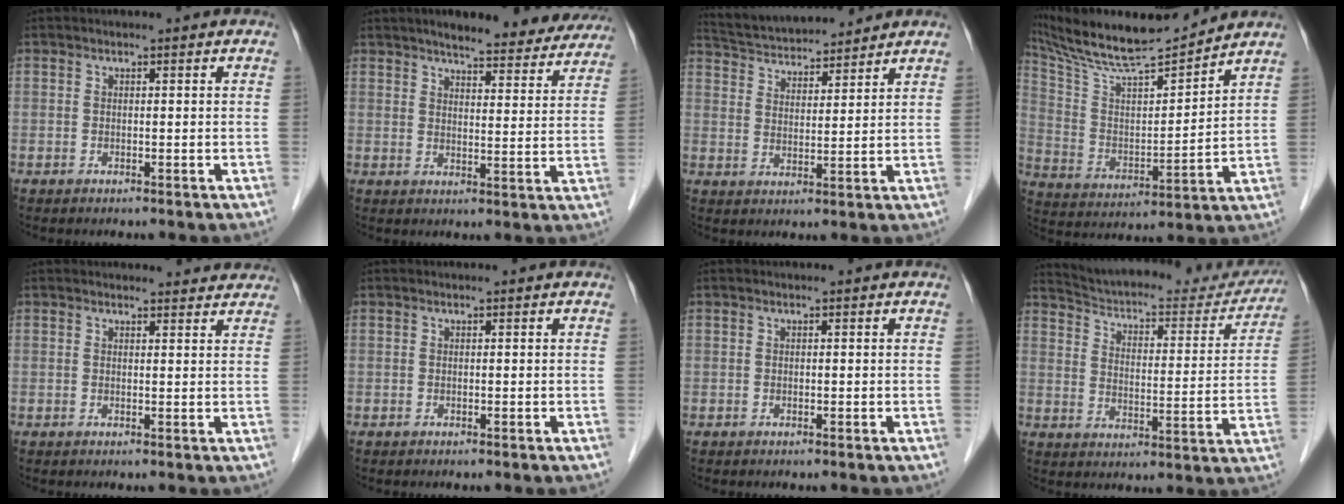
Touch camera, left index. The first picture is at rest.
{"total": 16.6, "force": [14.8, 3.5, 6.6], "torque": [-0.068, -0.004, 0.176]}
{"total": 12.3, "force": [11.6, 1.9, 3.5], "torque": [-0.066, 0.024, 0.194]}
{"total": 16.8, "force": [15.4, 0.9, 6.6], "torque": [-0.129, 0.003, 0.276]}
{"total": 5.3, "force": [5.2, 1.3, 0.5], "torque": [0.003, 0.003, 0.045]}
{"total": 0.0}
{"total": 0.0}
{"total": 22.7, "force": [21.0, 5.4, 6.8], "torque": [-0.107, -0.027, 0.273]}